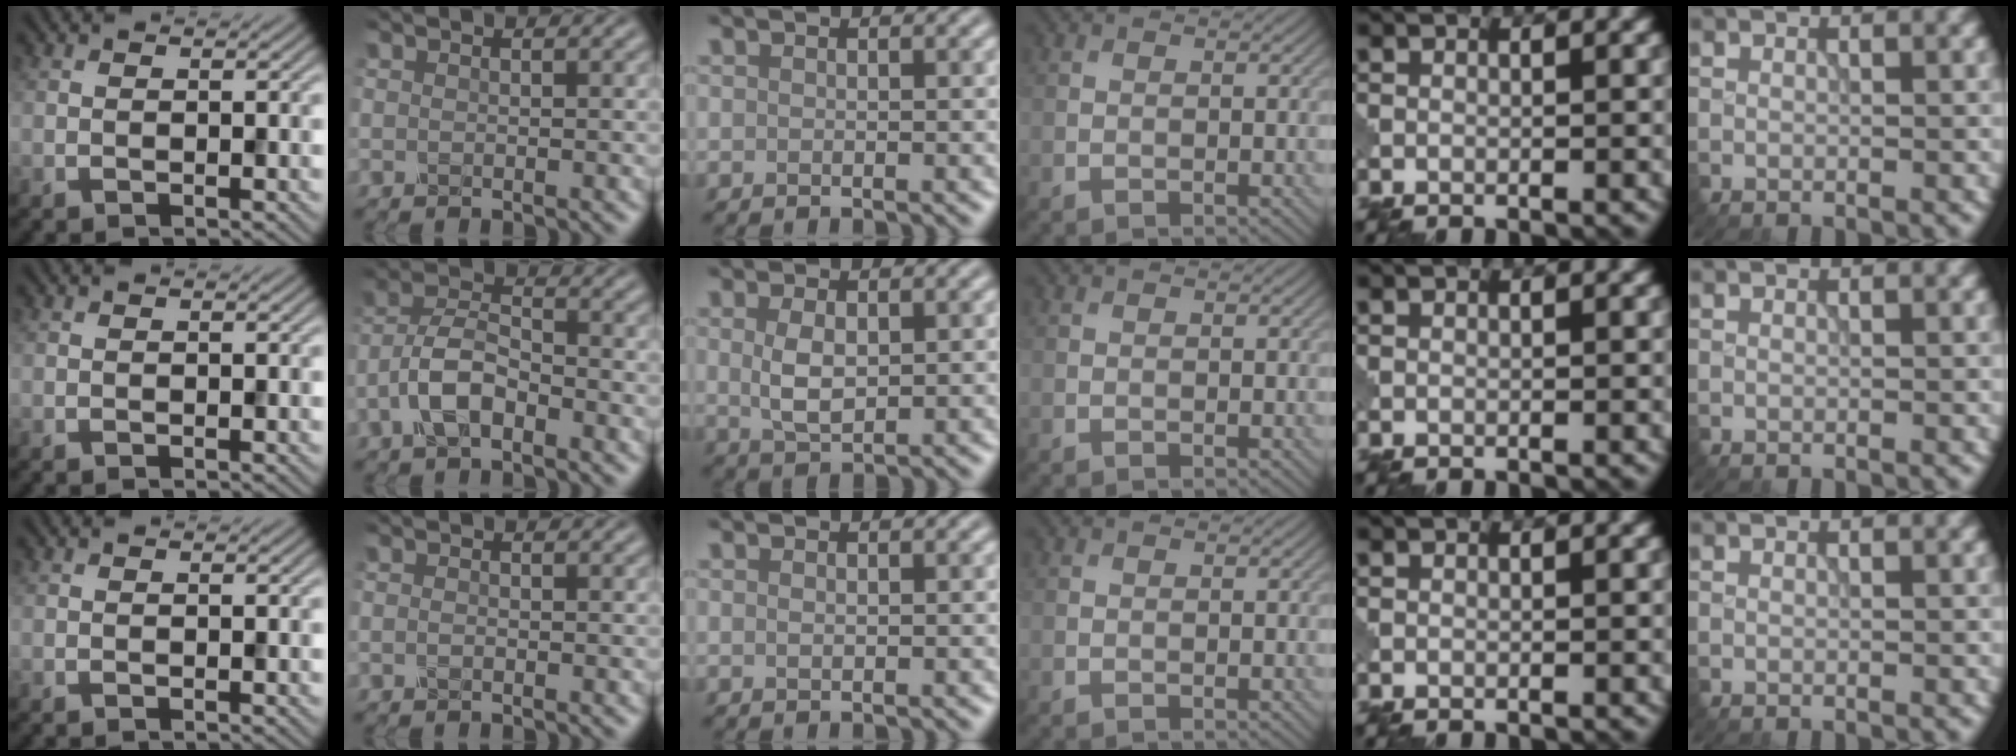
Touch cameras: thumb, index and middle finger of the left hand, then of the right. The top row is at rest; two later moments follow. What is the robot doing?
{"motion": "close", "object": "eyeshadow palette"}